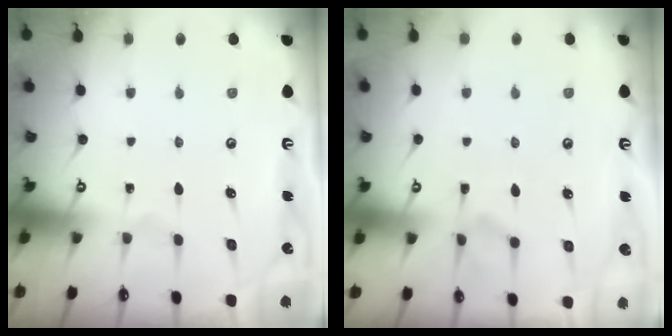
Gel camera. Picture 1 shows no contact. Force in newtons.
{"total": 2.1, "press": 1.9, "slide": 1.0}